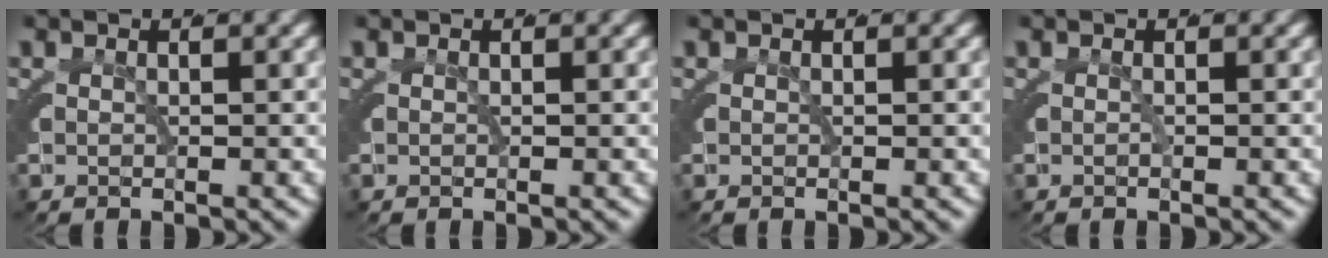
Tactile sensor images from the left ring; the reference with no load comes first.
{"total": 0.0}
{"total": 0.0}
{"total": 0.0}